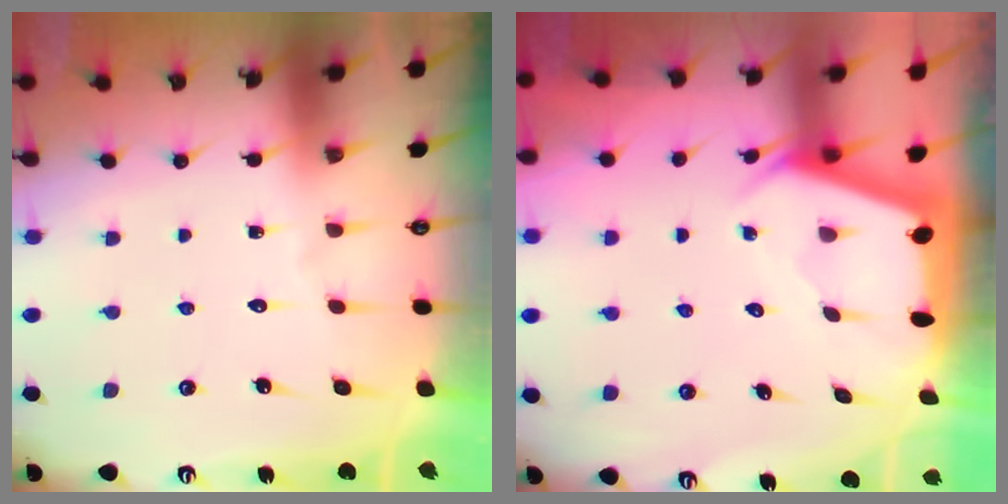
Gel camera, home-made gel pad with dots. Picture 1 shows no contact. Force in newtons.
{"total": 2.4, "press": 2.4, "slide": 0.3}